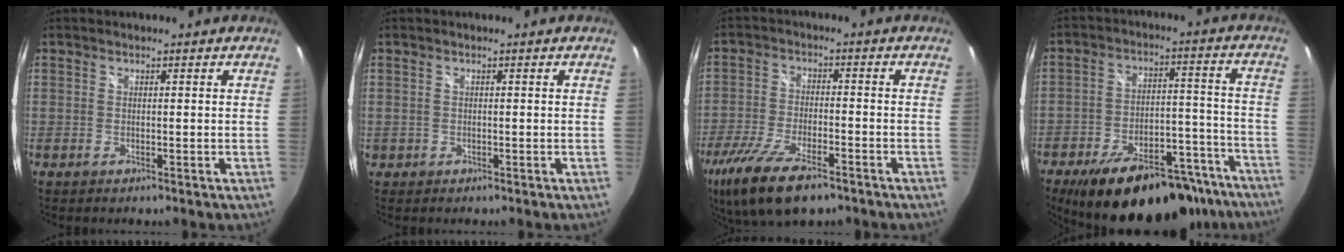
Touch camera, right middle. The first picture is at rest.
{"total": 1.0, "force": [-0.2, 1.0, 0.2], "torque": [-0.003, -0.003, -0.003]}
{"total": 14.7, "force": [-9.8, 5.0, 9.7], "torque": [-0.217, -0.044, -0.178]}
{"total": 25.0, "force": [-19.2, 10.0, 12.6], "torque": [-0.205, 0.017, -0.247]}